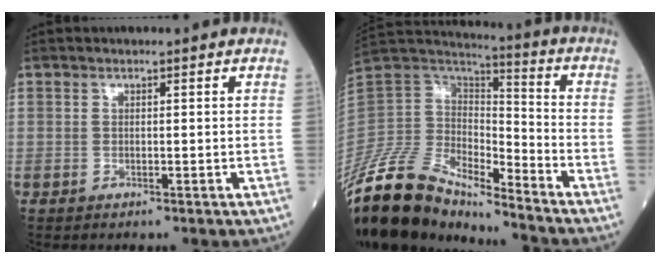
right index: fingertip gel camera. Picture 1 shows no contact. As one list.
[{"total": 17.9, "force": [-15.4, 5.2, 7.5], "torque": [-0.153, 0.035, -0.294]}]